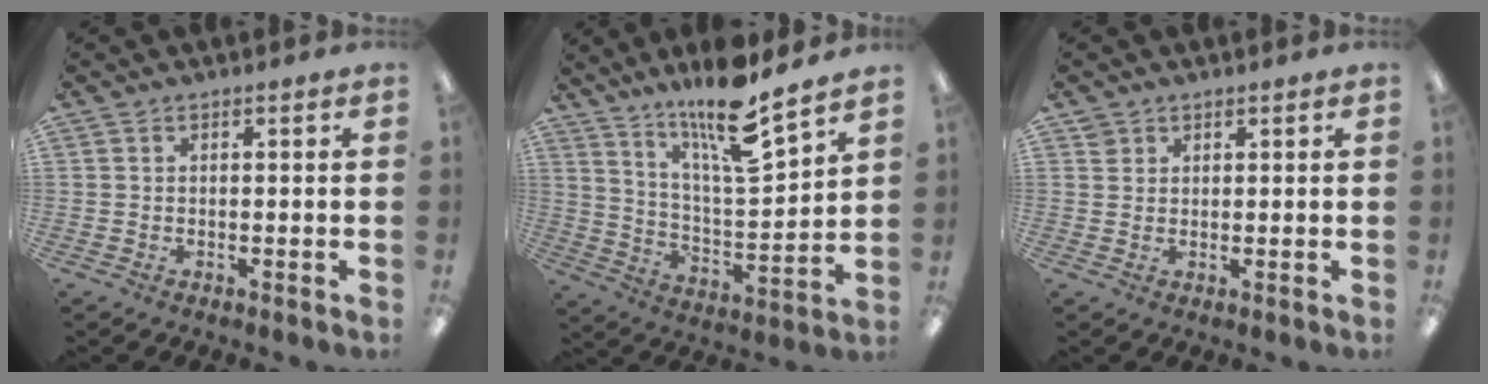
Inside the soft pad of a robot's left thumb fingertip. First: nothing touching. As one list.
[{"total": 14.7, "force": [12.1, 1.9, 8.1], "torque": [-0.147, -0.086, 0.200]}, {"total": 1.9, "force": [1.3, 1.4, 0.1], "torque": [0.003, -0.005, 0.025]}]